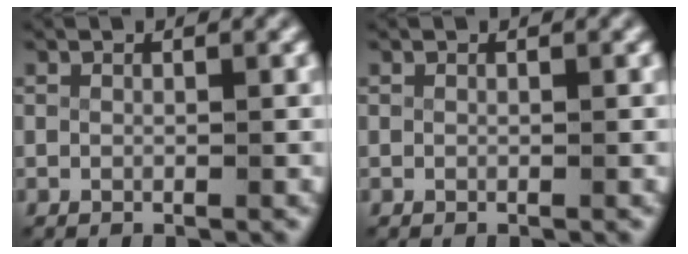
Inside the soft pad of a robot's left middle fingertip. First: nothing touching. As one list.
[{"total": 0.0}]